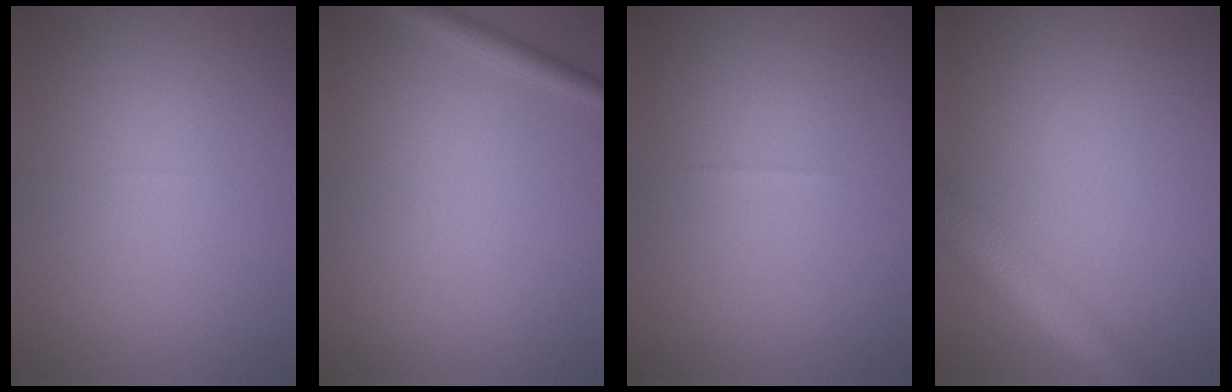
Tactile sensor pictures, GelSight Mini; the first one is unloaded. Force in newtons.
{"total": 1.5, "press": 1.4, "slide": 0.1}
{"total": 0.0}
{"total": 4.9, "press": 4.9, "slide": 0.2}